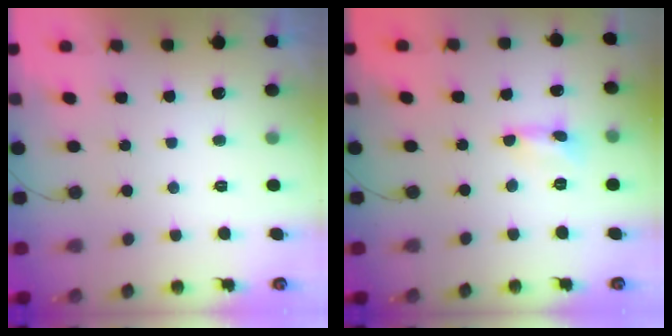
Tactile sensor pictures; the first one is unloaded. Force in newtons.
{"total": 0.6, "press": 0.6, "slide": 0.0}